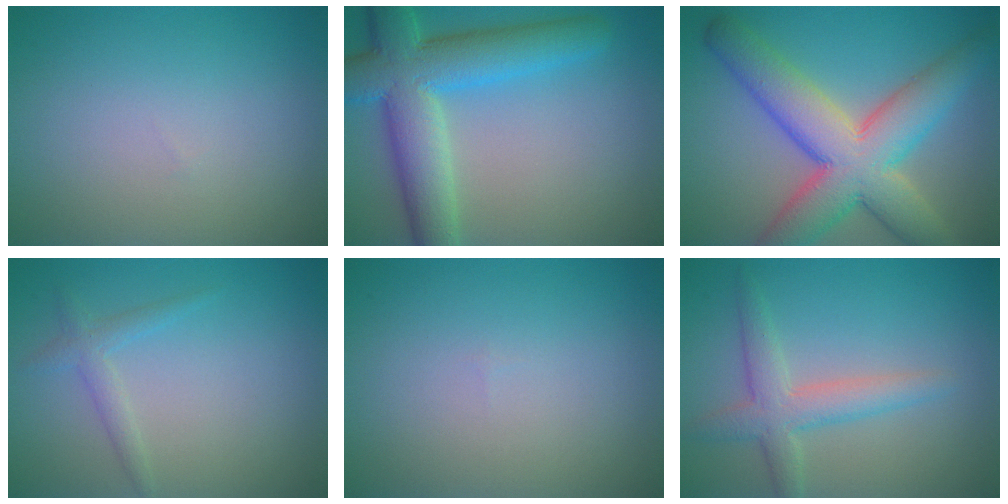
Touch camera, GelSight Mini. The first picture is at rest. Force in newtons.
{"total": 9.1, "press": 9.0, "slide": 0.5}
{"total": 10.2, "press": 10.2, "slide": 0.4}
{"total": 1.6, "press": 1.6, "slide": 0.1}
{"total": 0.0}
{"total": 3.6, "press": 3.6, "slide": 0.3}